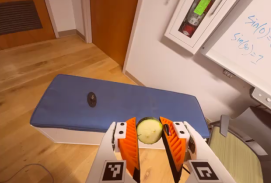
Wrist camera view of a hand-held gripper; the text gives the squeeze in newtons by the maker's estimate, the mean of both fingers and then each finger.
{"total": 8.4, "left": 8.9, "right": 8.0}